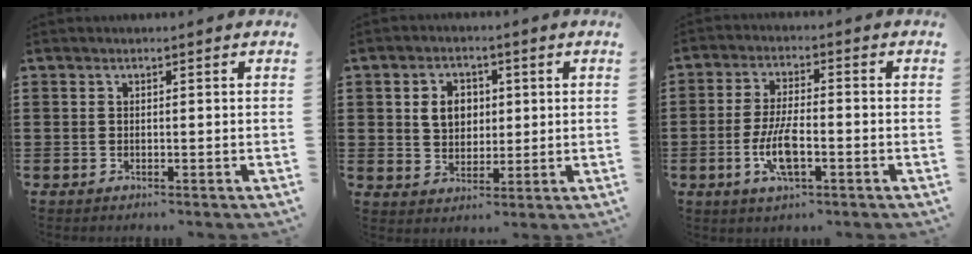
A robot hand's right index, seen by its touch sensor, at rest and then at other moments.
{"total": 5.1, "force": [0.9, 4.1, 2.9], "torque": [-0.064, 0.011, 0.012]}
{"total": 7.0, "force": [-2.2, 2.4, 6.2], "torque": [-0.136, -0.007, -0.044]}